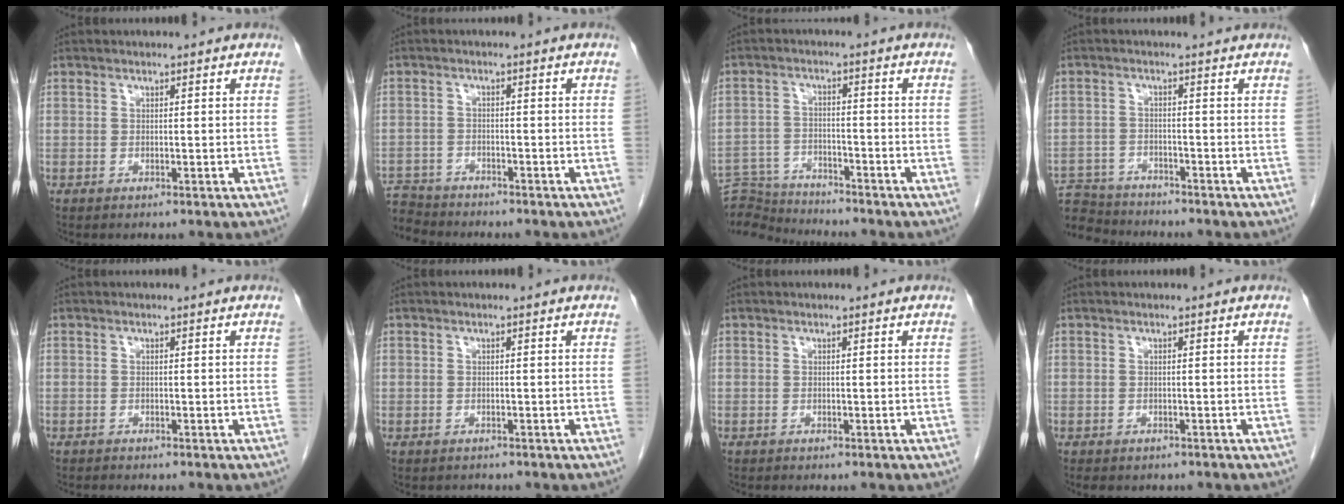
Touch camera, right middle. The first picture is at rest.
{"total": 6.9, "force": [-6.6, 1.9, 0.2], "torque": [-0.013, -0.001, -0.117]}
{"total": 9.6, "force": [-9.5, 0.8, 0.7], "torque": [-0.015, 0.005, -0.166]}
{"total": 9.2, "force": [-8.7, 2.4, 1.6], "torque": [-0.040, 0.009, -0.142]}
{"total": 0.7, "force": [-0.7, 0.0, 0.0], "torque": [-0.008, -0.003, -0.014]}
{"total": 1.1, "force": [-0.9, 0.6, -0.2], "torque": [-0.007, -0.001, -0.015]}
{"total": 0.0}
{"total": 4.6, "force": [-3.9, 2.0, 1.5], "torque": [-0.016, -0.002, -0.047]}